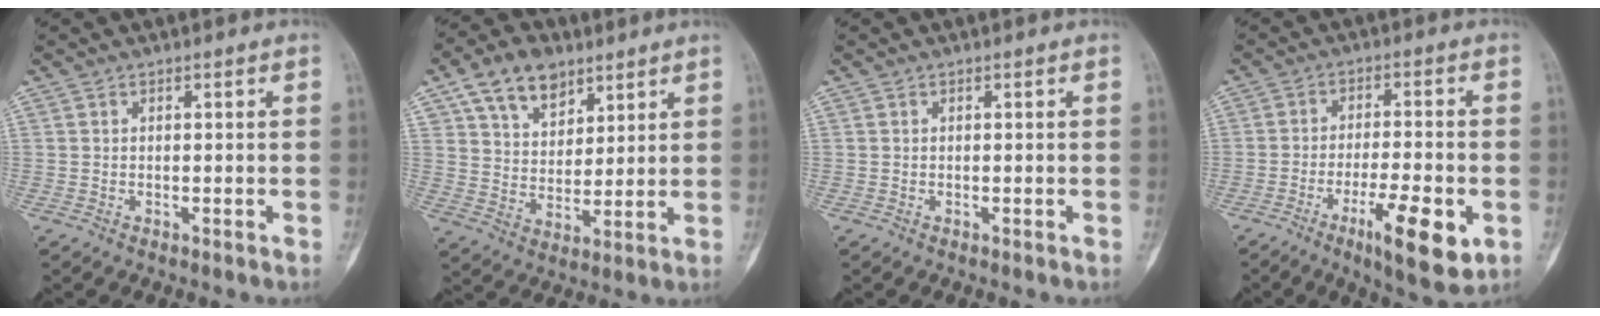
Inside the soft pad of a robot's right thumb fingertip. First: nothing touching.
{"total": 11.7, "force": [6.8, 7.5, 5.9], "torque": [-0.069, -0.028, 0.126]}
{"total": 0.0}
{"total": 12.0, "force": [-4.8, 3.5, 10.4], "torque": [-0.154, 0.009, -0.070]}